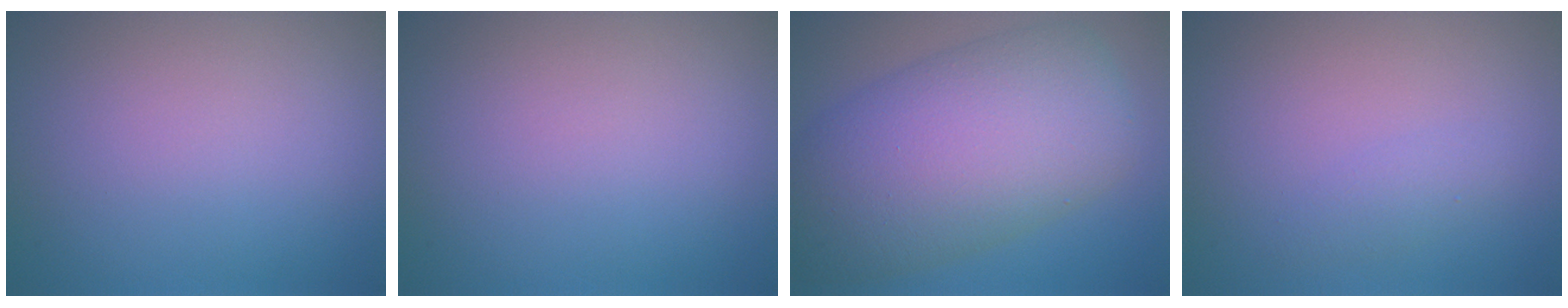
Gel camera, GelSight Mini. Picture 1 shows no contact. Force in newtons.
{"total": 0.0}
{"total": 11.7, "press": 11.7, "slide": 0.3}
{"total": 1.0, "press": 1.0, "slide": 0.0}